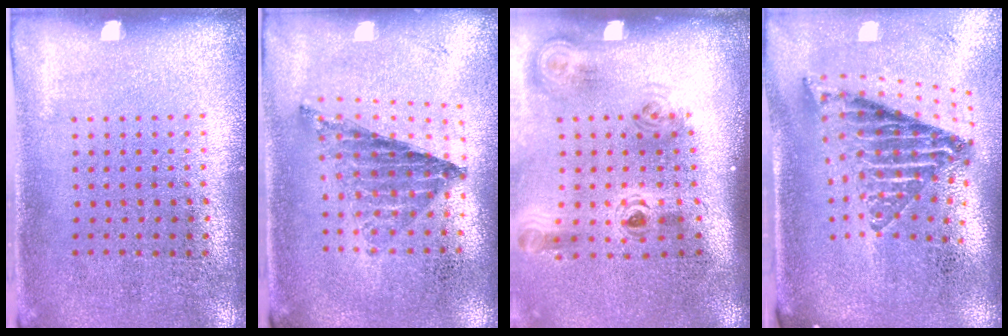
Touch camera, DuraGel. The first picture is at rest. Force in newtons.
{"total": 0.9, "press": 0.8, "slide": 0.2}
{"total": 1.8, "press": 1.3, "slide": 1.3}
{"total": 2.4, "press": 1.6, "slide": 1.8}